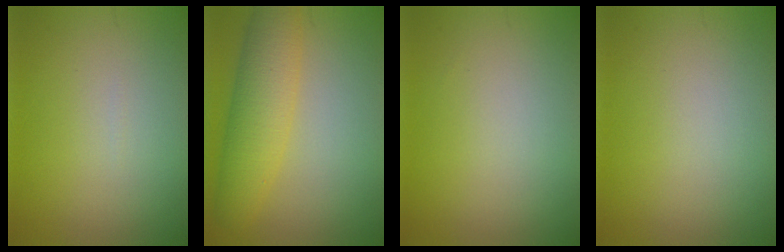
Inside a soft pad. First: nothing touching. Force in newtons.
{"total": 5.6, "press": 5.6, "slide": 0.2}
{"total": 0.0}
{"total": 0.0}